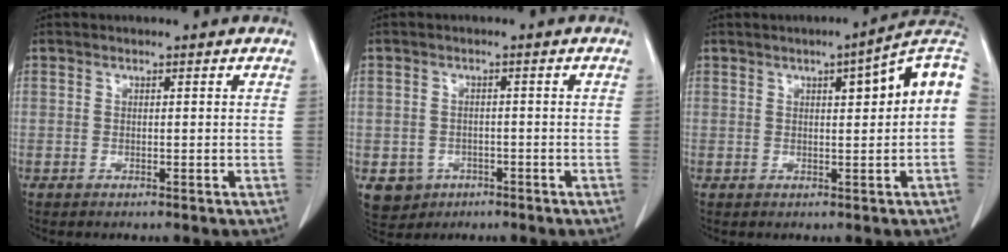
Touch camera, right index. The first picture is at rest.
{"total": 4.3, "force": [-1.8, 3.9, 0.7], "torque": [-0.007, 0.007, -0.018]}
{"total": 8.9, "force": [1.6, 0.7, 8.7], "torque": [-0.117, 0.024, 0.016]}